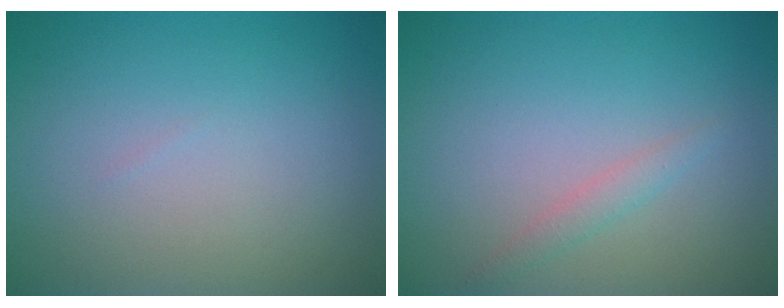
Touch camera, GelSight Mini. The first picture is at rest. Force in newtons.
{"total": 1.2, "press": 1.2, "slide": 0.0}